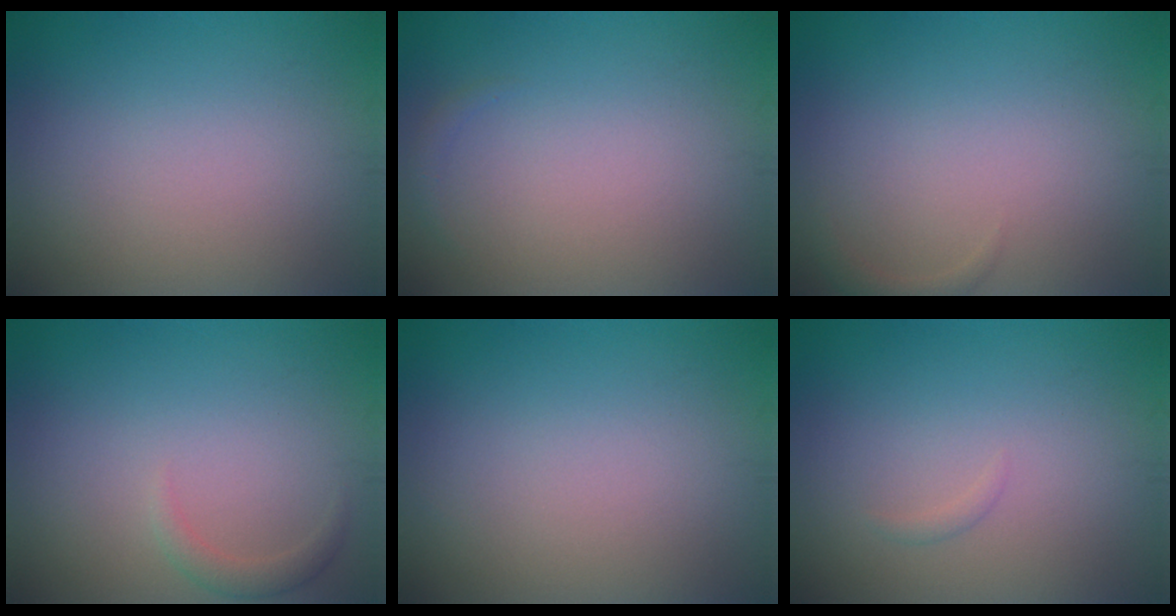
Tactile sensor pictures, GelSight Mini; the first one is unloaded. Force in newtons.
{"total": 0.5, "press": 0.5, "slide": 0.1}
{"total": 1.0, "press": 1.0, "slide": 0.1}
{"total": 1.3, "press": 1.3, "slide": 0.1}
{"total": 0.0}
{"total": 0.5, "press": 0.5, "slide": 0.0}